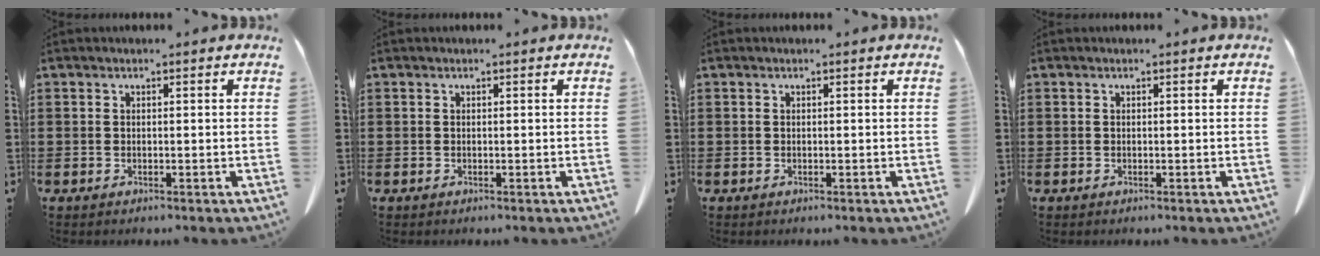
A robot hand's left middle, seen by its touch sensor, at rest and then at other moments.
{"total": 0.0}
{"total": 0.0}
{"total": 0.0}